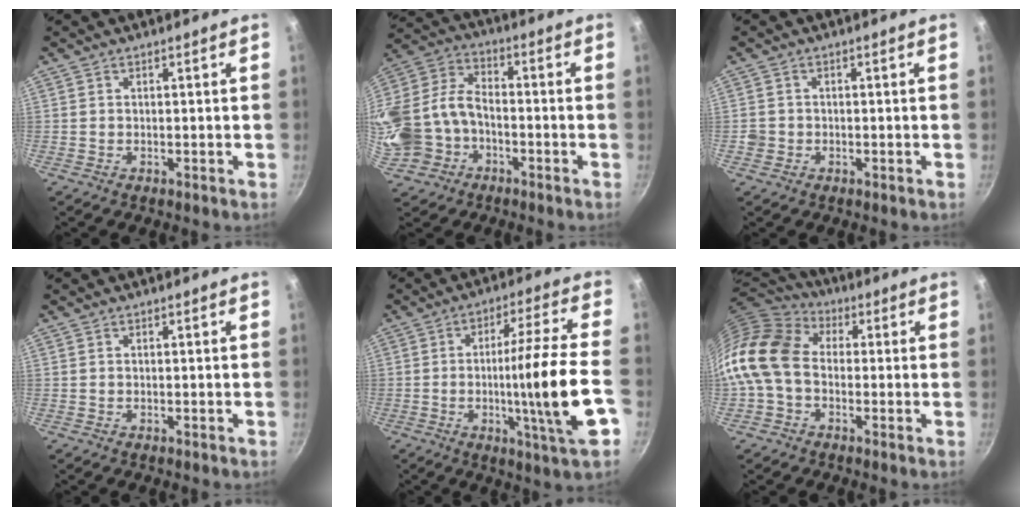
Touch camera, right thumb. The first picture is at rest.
{"total": 20.4, "force": [-6.0, 15.7, 11.4], "torque": [-0.281, 0.064, -0.113]}
{"total": 2.0, "force": [-0.6, 1.8, 0.5], "torque": [-0.003, 0.008, -0.008]}
{"total": 0.0}
{"total": 16.8, "force": [-3.5, 0.7, 16.4], "torque": [-0.242, 0.015, -0.053]}
{"total": 16.7, "force": [-0.6, 12.5, 11.1], "torque": [-0.214, 0.036, -0.032]}